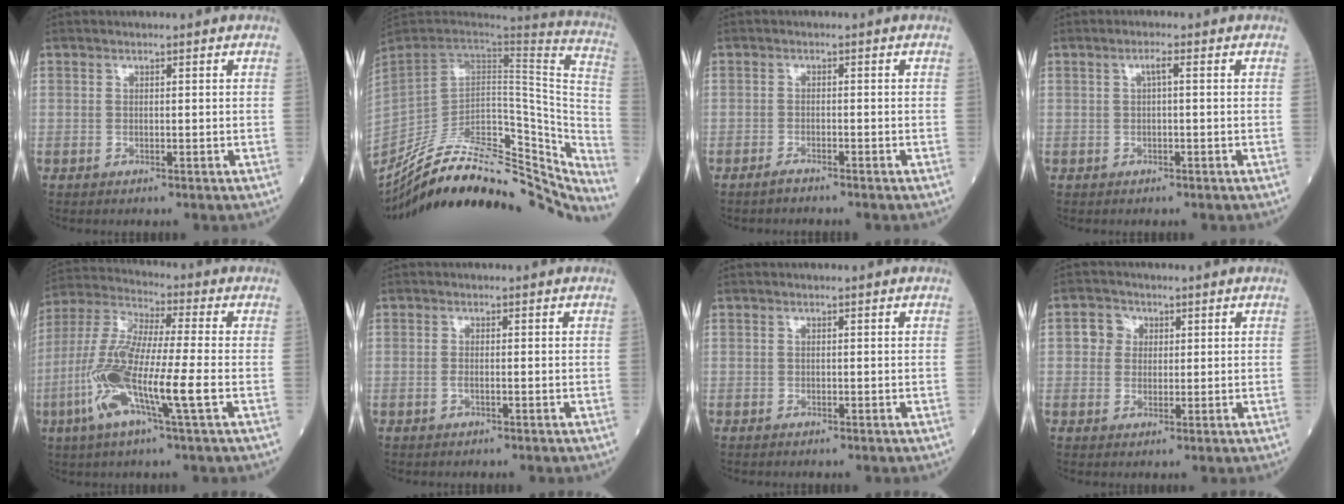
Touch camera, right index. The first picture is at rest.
{"total": 36.1, "force": [-30.3, 9.4, 17.2], "torque": [-0.245, -0.029, -0.428]}
{"total": 1.0, "force": [-0.9, -0.1, 0.4], "torque": [-0.015, -0.001, -0.018]}
{"total": 1.4, "force": [0.2, 0.1, 1.4], "torque": [-0.024, 0.004, 0.003]}
{"total": 14.9, "force": [-4.1, 1.0, 14.2], "torque": [-0.301, -0.012, -0.088]}
{"total": 0.9, "force": [-0.2, 0.3, 0.8], "torque": [-0.019, 0.000, -0.005]}
{"total": 0.0}
{"total": 3.3, "force": [0.8, 3.1, 0.9], "torque": [-0.013, 0.009, 0.011]}